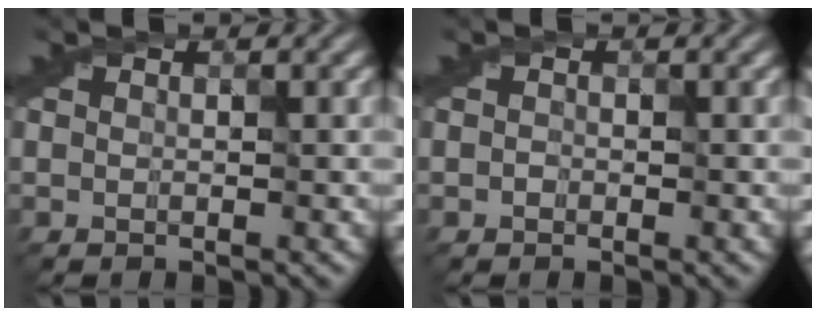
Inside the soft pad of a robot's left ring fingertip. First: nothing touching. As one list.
[{"total": 0.0}]